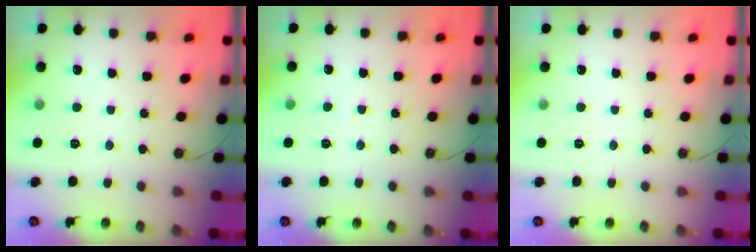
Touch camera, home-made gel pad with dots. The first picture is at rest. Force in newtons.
{"total": 5.5, "press": 5.5, "slide": 0.6}
{"total": 0.0}